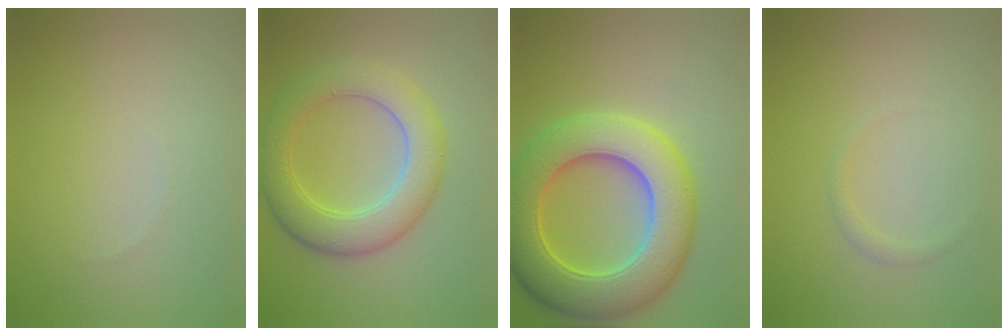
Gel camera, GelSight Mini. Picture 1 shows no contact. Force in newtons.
{"total": 5.9, "press": 5.9, "slide": 0.0}
{"total": 10.1, "press": 10.1, "slide": 0.6}
{"total": 0.7, "press": 0.7, "slide": 0.1}